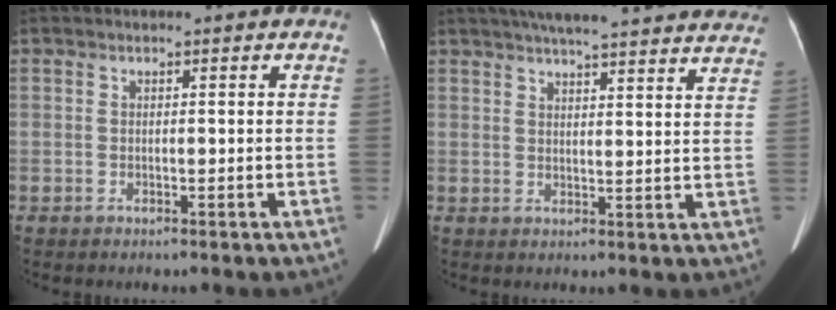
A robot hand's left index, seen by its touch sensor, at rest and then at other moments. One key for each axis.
{"total": 25.8, "fx": 23.0, "fy": 3.1, "fz": 11.3, "tx": -0.168, "ty": -0.001, "tz": 0.278}